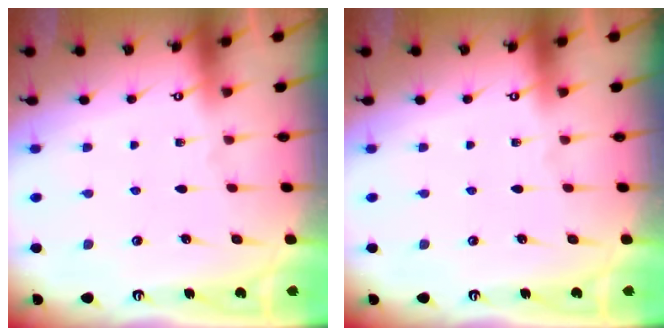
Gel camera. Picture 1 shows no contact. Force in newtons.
{"total": 0.0}